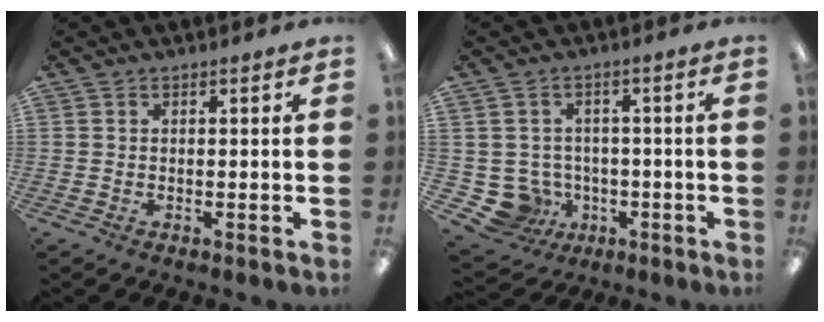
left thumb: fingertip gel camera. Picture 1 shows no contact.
{"total": 7.9, "force": [-1.9, 7.3, 2.3], "torque": [-0.078, 0.005, -0.026]}